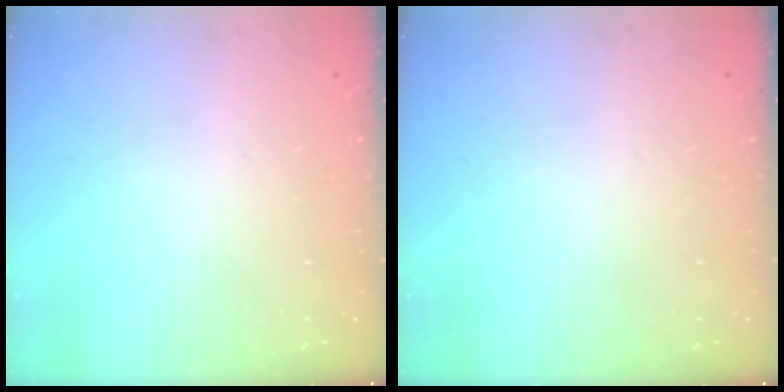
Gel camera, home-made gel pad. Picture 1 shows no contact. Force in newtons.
{"total": 0.0}